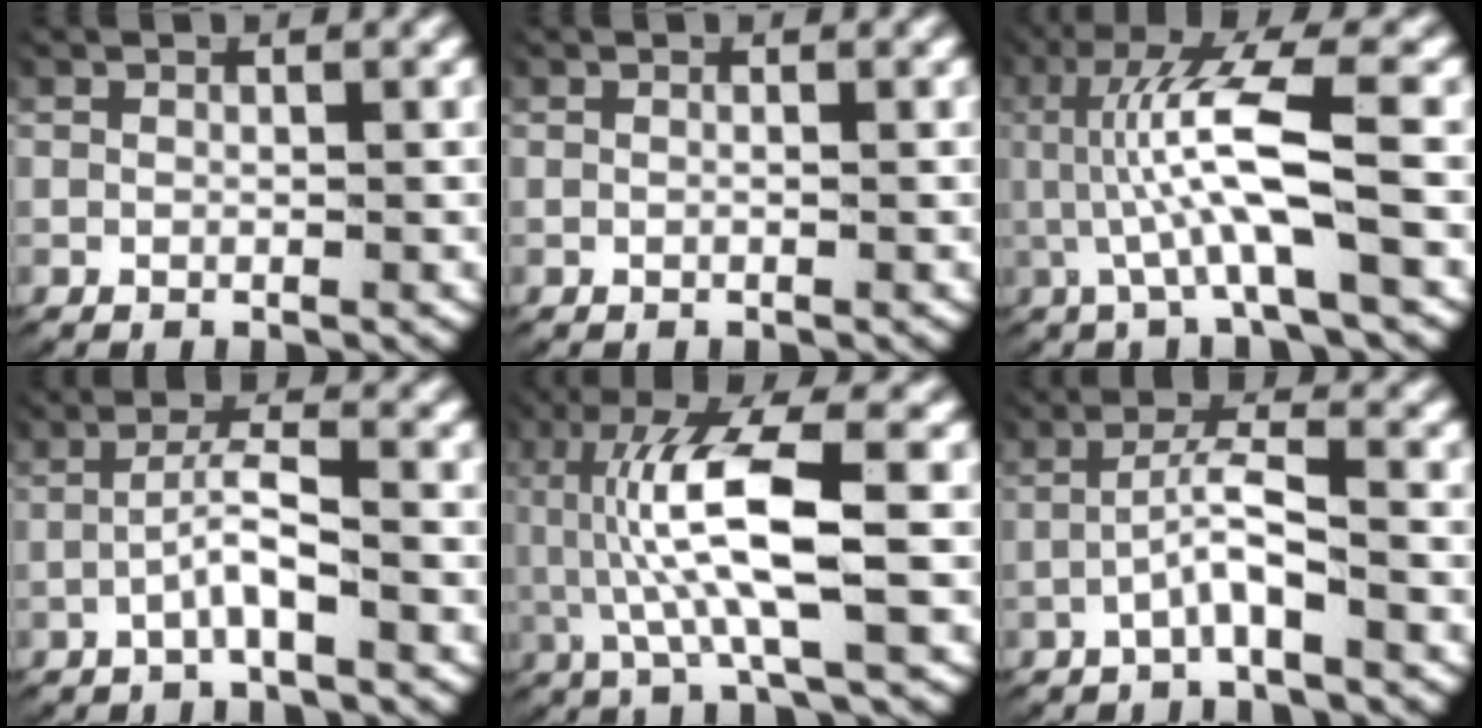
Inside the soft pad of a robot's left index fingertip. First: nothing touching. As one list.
[{"total": 0.0}, {"total": 6.6, "force": [0.7, 1.5, 6.4], "torque": [-0.116, 0.014, 0.006]}, {"total": 2.8, "force": [-1.4, 0.4, 2.5], "torque": [-0.051, 0.005, -0.026]}, {"total": 8.2, "force": [1.3, 2.5, 7.7], "torque": [-0.151, 0.007, 0.019]}, {"total": 3.0, "force": [-1.2, 0.7, 2.7], "torque": [-0.053, 0.007, -0.025]}]